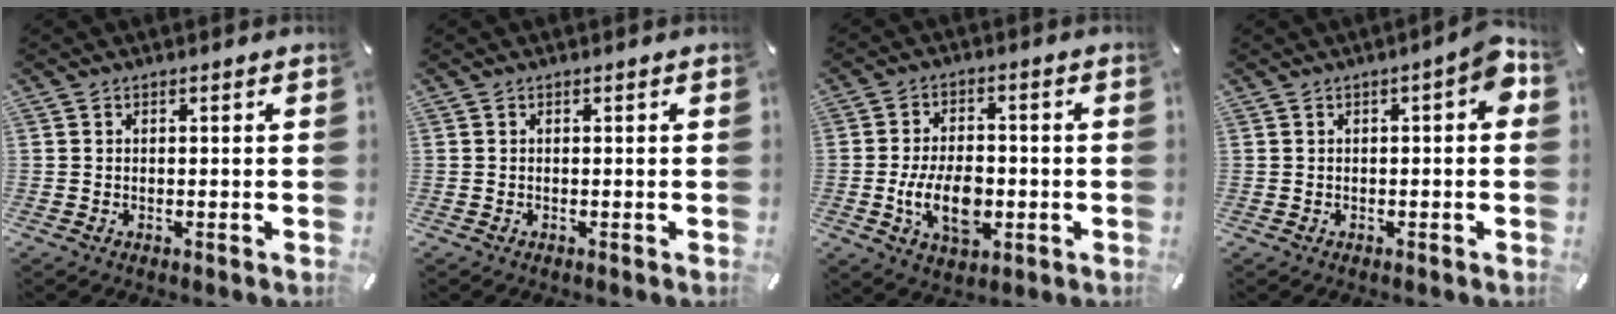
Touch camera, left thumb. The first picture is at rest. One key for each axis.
{"total": 0.0}
{"total": 11.3, "fx": -2.4, "fy": 6.9, "fz": 8.6, "tx": -0.160, "ty": 0.001, "tz": -0.041}
{"total": 5.2, "fx": 0.0, "fy": 1.9, "fz": 4.8, "tx": -0.070, "ty": 0.007, "tz": -0.002}